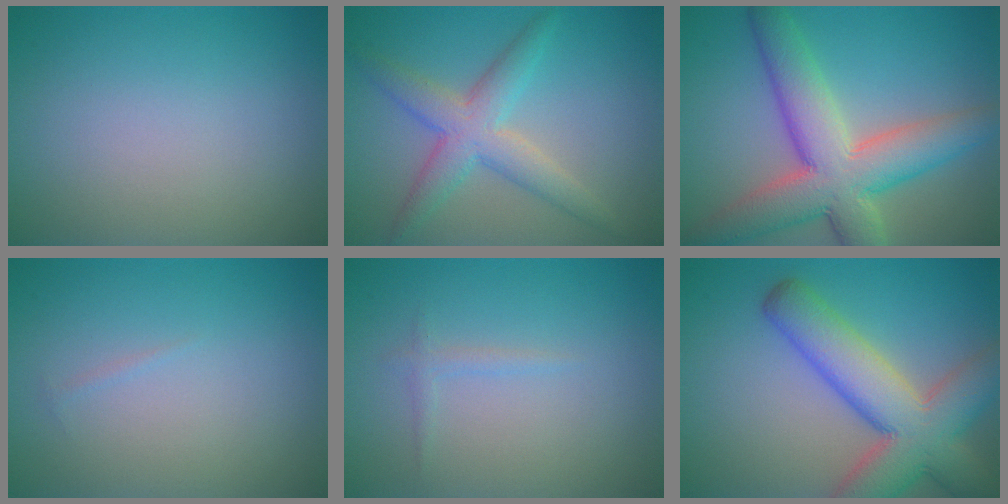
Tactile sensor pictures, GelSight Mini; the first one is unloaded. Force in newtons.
{"total": 4.5, "press": 4.5, "slide": 0.2}
{"total": 9.4, "press": 9.4, "slide": 0.5}
{"total": 0.8, "press": 0.8, "slide": 0.2}
{"total": 0.8, "press": 0.8, "slide": 0.0}
{"total": 9.5, "press": 9.5, "slide": 0.6}